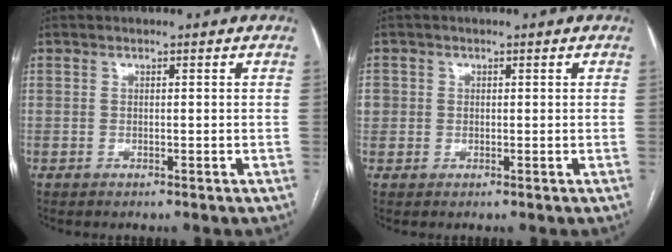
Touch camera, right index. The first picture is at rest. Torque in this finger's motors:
{"motor_torque": [0.17, -0.01, 0.02, 0.02]}